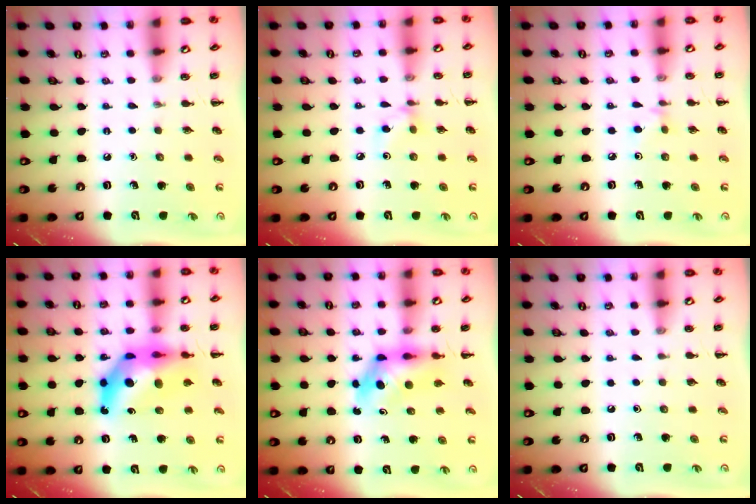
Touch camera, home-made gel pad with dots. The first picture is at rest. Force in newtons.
{"total": 3.8, "press": 3.6, "slide": 1.1}
{"total": 2.8, "press": 2.5, "slide": 1.1}
{"total": 13.1, "press": 12.5, "slide": 4.0}
{"total": 5.2, "press": 5.1, "slide": 0.9}
{"total": 0.0}